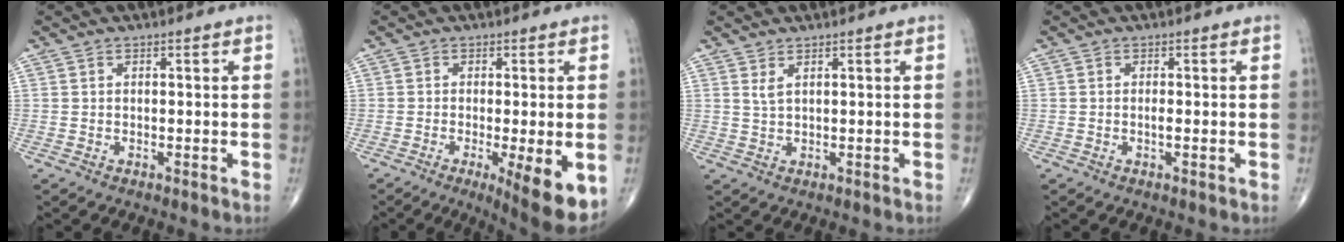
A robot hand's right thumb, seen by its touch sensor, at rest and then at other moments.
{"total": 10.0, "force": [-3.3, 2.1, 9.2], "torque": [-0.126, -0.023, -0.046]}
{"total": 1.5, "force": [0.9, 0.3, 1.1], "torque": [-0.027, -0.003, 0.023]}
{"total": 0.9, "force": [-0.2, 0.2, 0.8], "torque": [-0.015, -0.001, -0.004]}